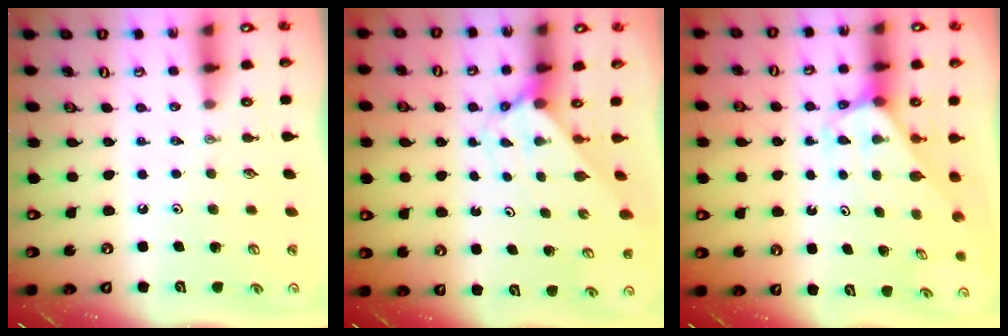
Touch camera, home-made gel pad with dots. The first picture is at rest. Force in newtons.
{"total": 2.0, "press": 2.0, "slide": 0.2}
{"total": 2.5, "press": 2.5, "slide": 0.1}